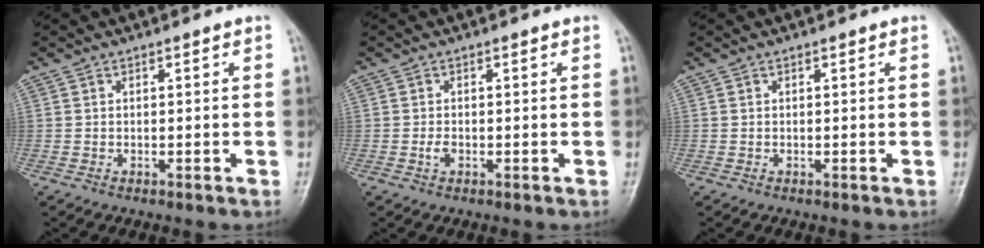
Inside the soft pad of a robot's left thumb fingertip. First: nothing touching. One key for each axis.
{"total": 1.3, "fx": -0.1, "fy": 0.7, "fz": 1.1, "tx": -0.016, "ty": 0.001, "tz": 0.000}
{"total": 0.0}